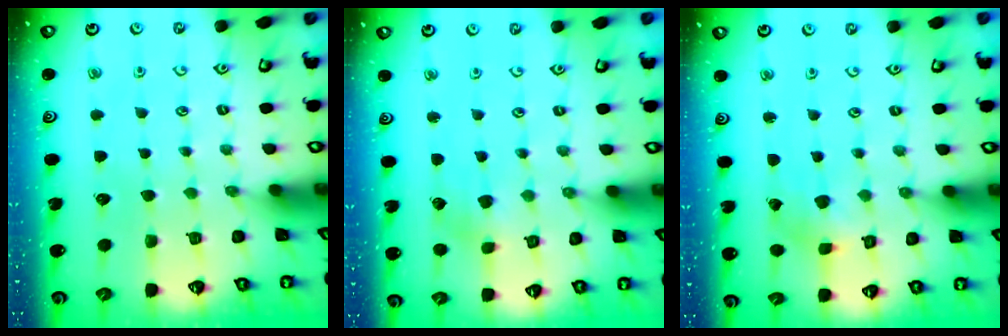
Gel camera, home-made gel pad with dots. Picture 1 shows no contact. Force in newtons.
{"total": 2.7, "press": 2.7, "slide": 0.4}
{"total": 1.6, "press": 1.6, "slide": 0.0}